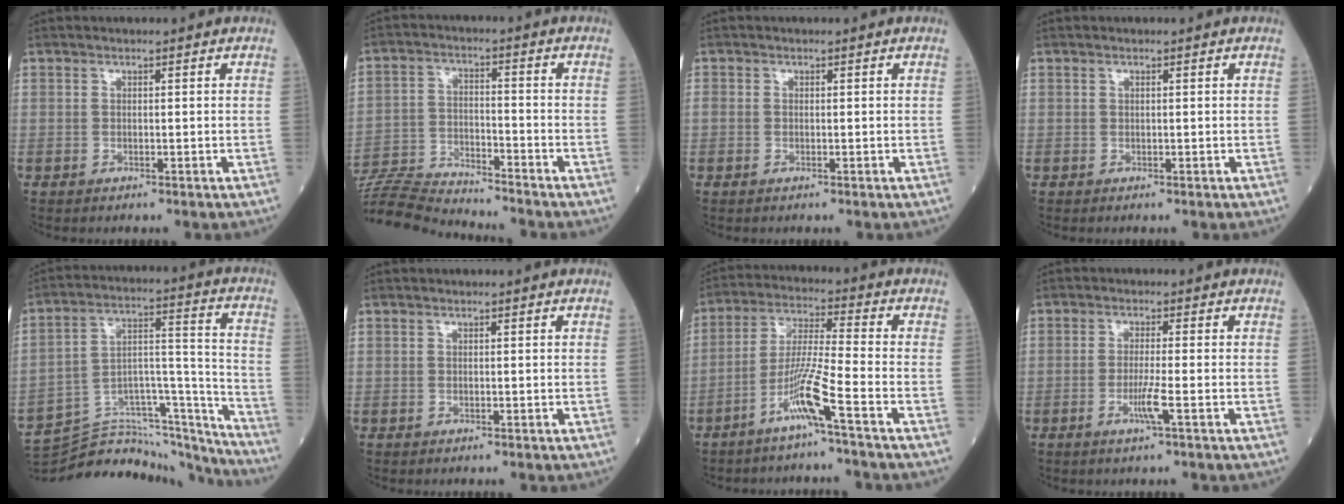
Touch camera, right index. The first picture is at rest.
{"total": 12.2, "force": [-12.0, -0.9, 2.1], "torque": [-0.036, 0.001, -0.219]}
{"total": 0.9, "force": [-0.3, 0.6, 0.6], "torque": [-0.018, -0.002, -0.005]}
{"total": 0.0}
{"total": 24.6, "force": [-23.8, 3.5, 5.4], "torque": [-0.090, 0.036, -0.361]}
{"total": 0.0}
{"total": 8.0, "force": [-4.6, -1.3, 6.4], "torque": [-0.128, -0.005, -0.096]}
{"total": 3.3, "force": [-1.3, -0.5, 3.0], "torque": [-0.062, -0.007, -0.029]}